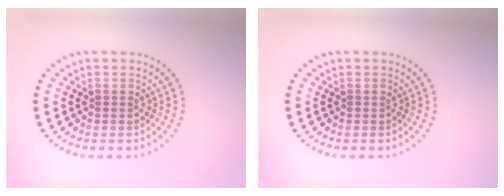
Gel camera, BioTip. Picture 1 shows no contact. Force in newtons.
{"total": 0.0}